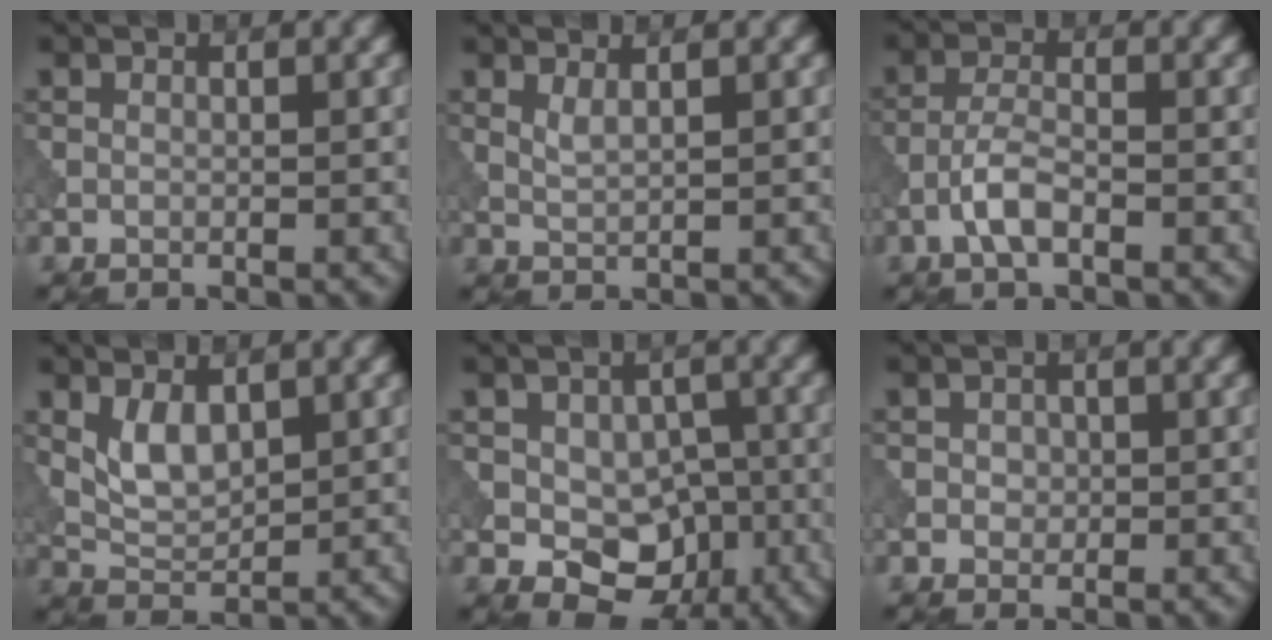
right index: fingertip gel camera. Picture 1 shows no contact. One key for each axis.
{"total": 1.3, "fx": 0.7, "fy": 0.3, "fz": 1.0, "tx": -0.029, "ty": -0.003, "tz": 0.020}
{"total": 3.3, "fx": -1.7, "fy": 1.1, "fz": 2.6, "tx": -0.054, "ty": 0.005, "tz": -0.038}
{"total": 3.3, "fx": 1.1, "fy": 1.7, "fz": 2.6, "tx": -0.054, "ty": -0.006, "tz": 0.028}
{"total": 7.5, "fx": -1.9, "fy": 5.6, "fz": 4.7, "tx": -0.055, "ty": -0.003, "tz": -0.030}
{"total": 1.1, "fx": 0.0, "fy": 0.9, "fz": 0.6, "tx": -0.012, "ty": -0.002, "tz": 0.001}